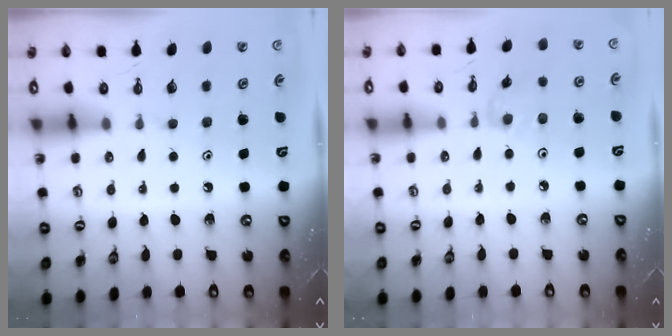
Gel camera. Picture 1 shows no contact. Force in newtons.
{"total": 1.9, "press": 1.9, "slide": 0.4}